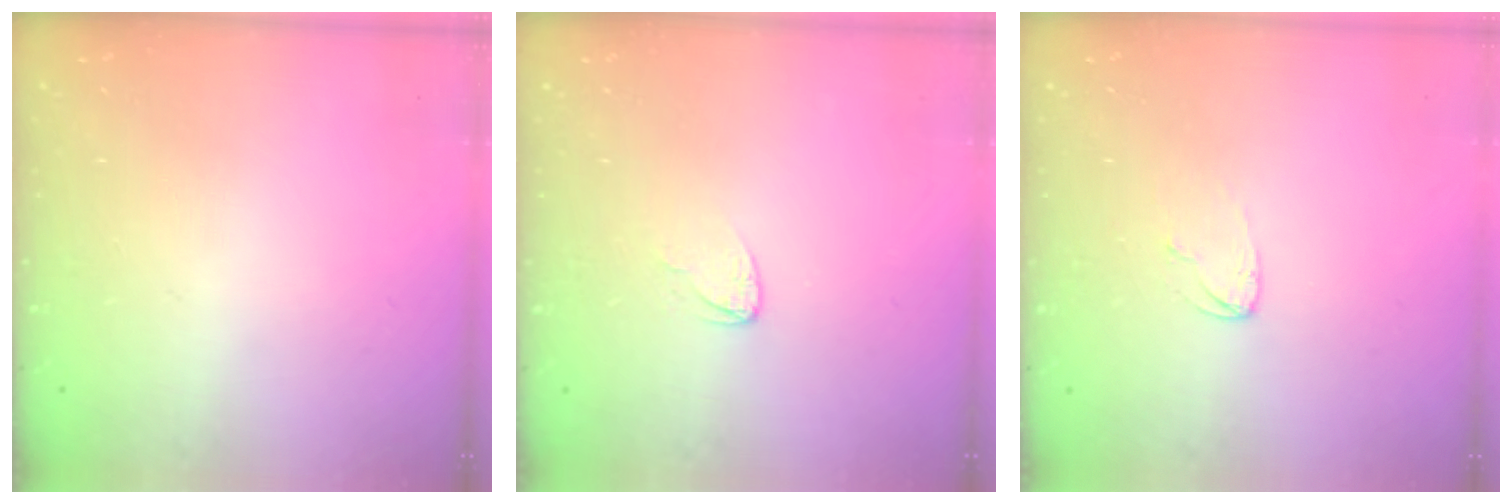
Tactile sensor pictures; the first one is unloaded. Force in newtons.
{"total": 2.7, "press": 2.7, "slide": 0.2}
{"total": 3.8, "press": 3.7, "slide": 0.4}